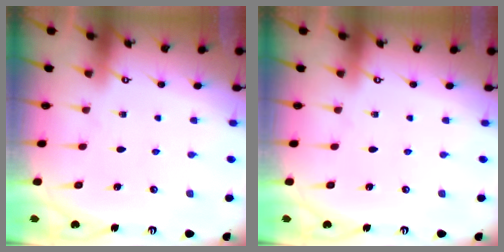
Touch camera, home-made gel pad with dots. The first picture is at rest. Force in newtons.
{"total": 0.0}